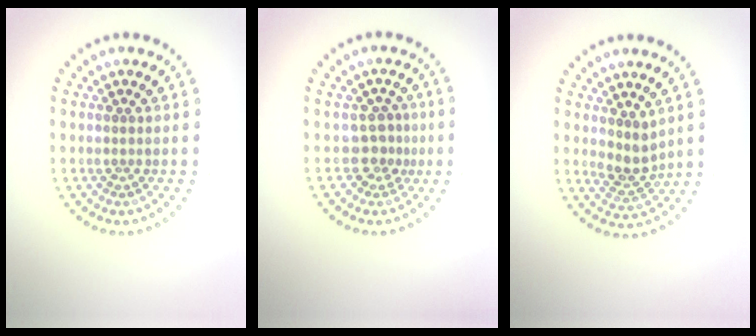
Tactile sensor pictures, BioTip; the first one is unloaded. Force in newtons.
{"total": 2.2, "press": 1.5, "slide": 1.7}
{"total": 2.5, "press": 2.0, "slide": 1.6}